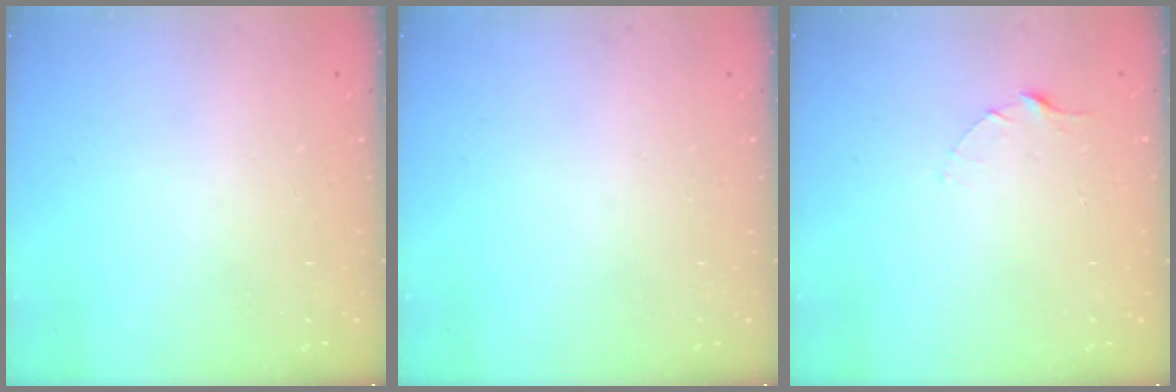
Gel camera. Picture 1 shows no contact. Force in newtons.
{"total": 0.0}
{"total": 2.5, "press": 2.5, "slide": 0.3}